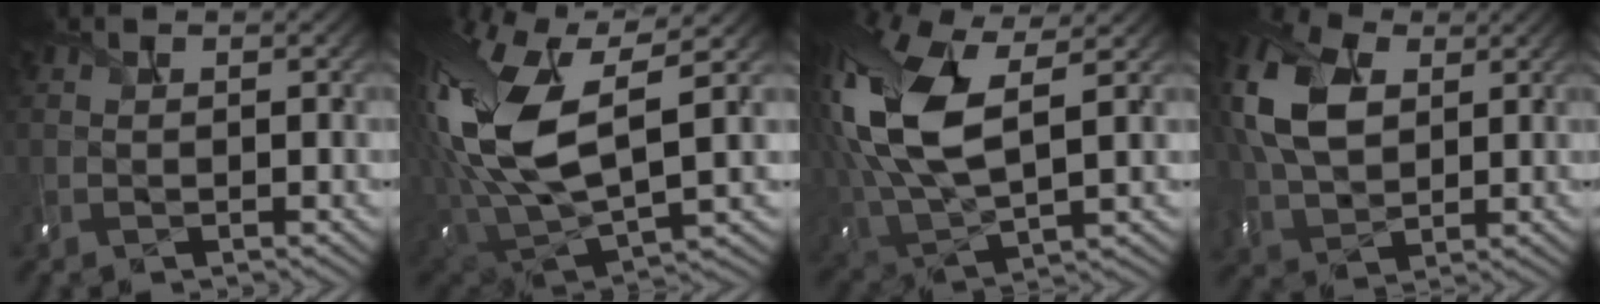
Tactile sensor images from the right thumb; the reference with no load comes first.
{"total": 17.1, "force": [3.7, 8.7, 14.3], "torque": [-0.352, 0.002, 0.071]}
{"total": 14.2, "force": [3.1, 7.1, 12.0], "torque": [-0.298, 0.006, 0.062]}
{"total": 11.7, "force": [3.0, 7.8, 8.3], "torque": [-0.228, 0.022, 0.051]}